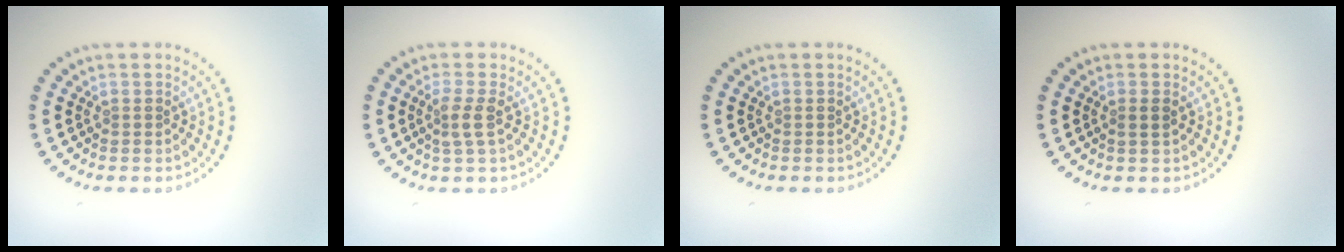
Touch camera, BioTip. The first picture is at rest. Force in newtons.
{"total": 1.9, "press": 1.4, "slide": 1.3}
{"total": 0.0}
{"total": 0.9, "press": 0.7, "slide": 0.6}